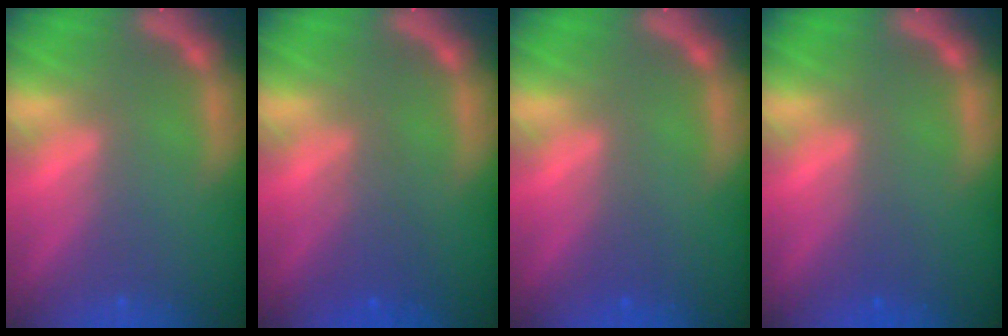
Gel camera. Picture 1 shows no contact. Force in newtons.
{"total": 2.5}
{"total": 0.9}
{"total": 0.9}